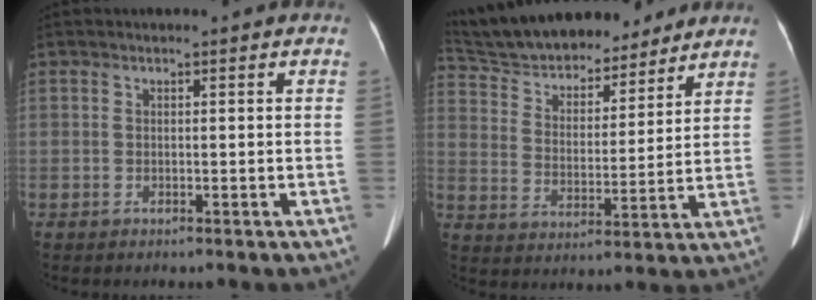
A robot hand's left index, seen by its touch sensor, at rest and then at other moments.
{"total": 20.9, "force": [18.6, 6.4, 7.3], "torque": [-0.136, 0.018, 0.295]}